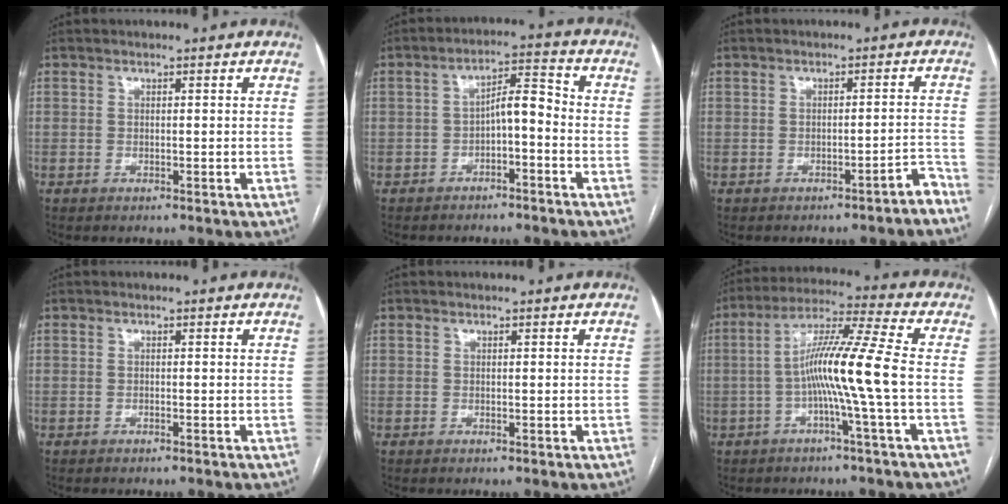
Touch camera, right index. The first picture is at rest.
{"total": 5.5, "force": [-1.6, 1.7, 4.9], "torque": [-0.085, 0.026, -0.025]}
{"total": 2.8, "force": [-2.4, 0.2, 1.4], "torque": [-0.010, 0.007, -0.030]}
{"total": 0.0}
{"total": 0.0}
{"total": 11.2, "force": [-1.9, -1.6, 10.9], "torque": [-0.199, 0.012, -0.040]}